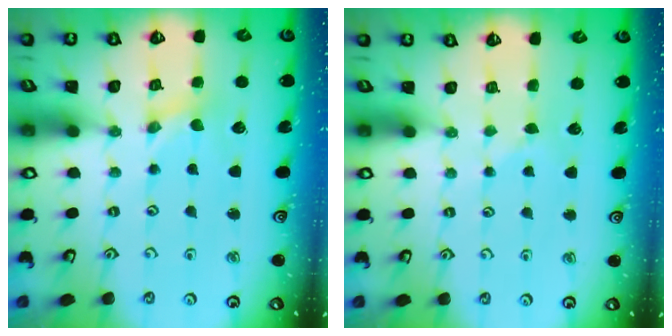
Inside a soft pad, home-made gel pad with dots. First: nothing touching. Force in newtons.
{"total": 2.5, "press": 2.5, "slide": 0.4}